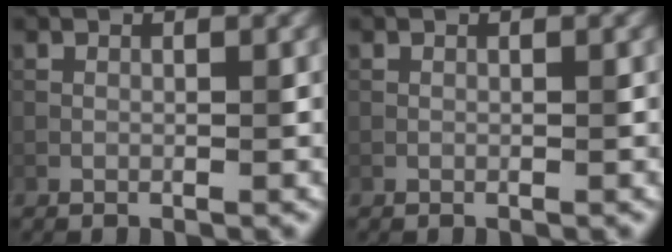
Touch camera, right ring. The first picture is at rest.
{"total": 0.0}